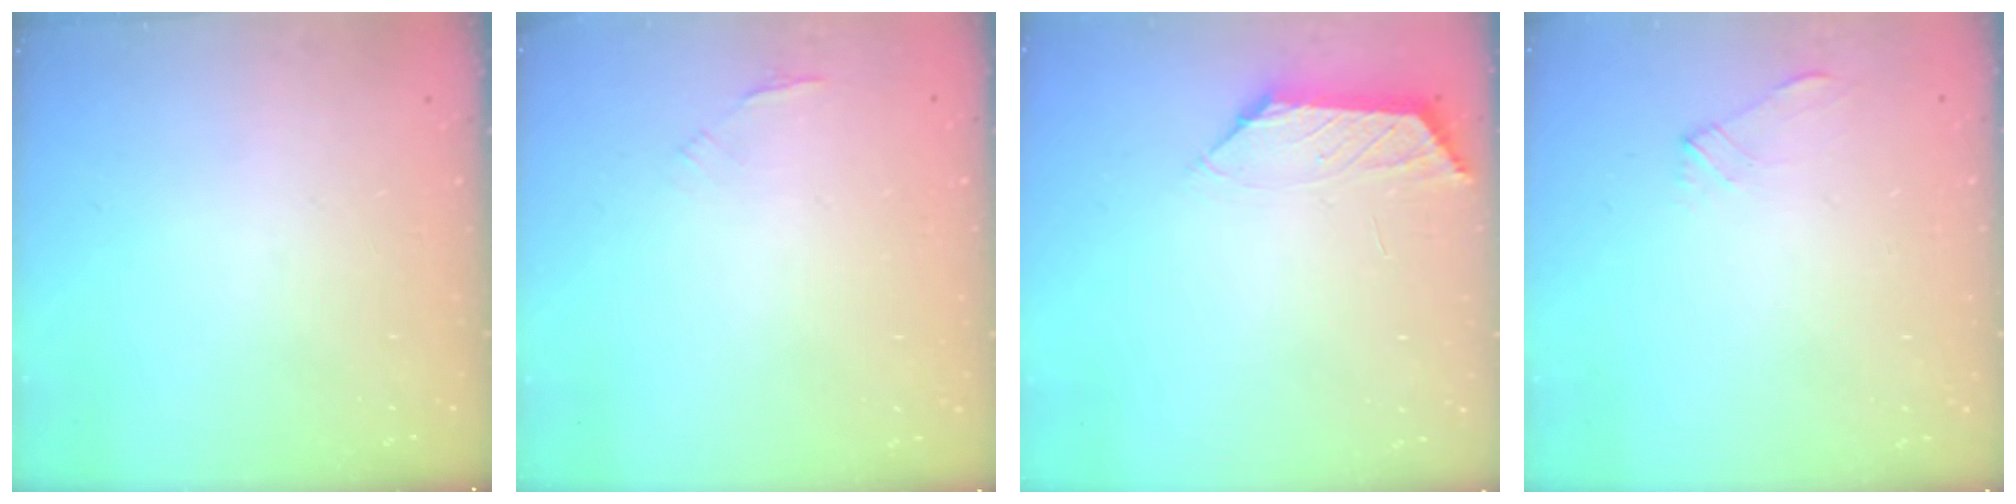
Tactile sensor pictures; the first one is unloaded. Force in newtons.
{"total": 1.1, "press": 1.0, "slide": 0.5}
{"total": 1.2, "press": 1.2, "slide": 0.4}
{"total": 1.9, "press": 1.9, "slide": 0.4}